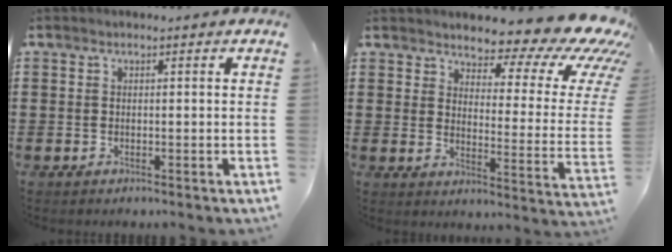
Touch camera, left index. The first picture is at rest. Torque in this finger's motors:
{"motor_torque": [2.14, 0.00, 1.05, 0.14]}